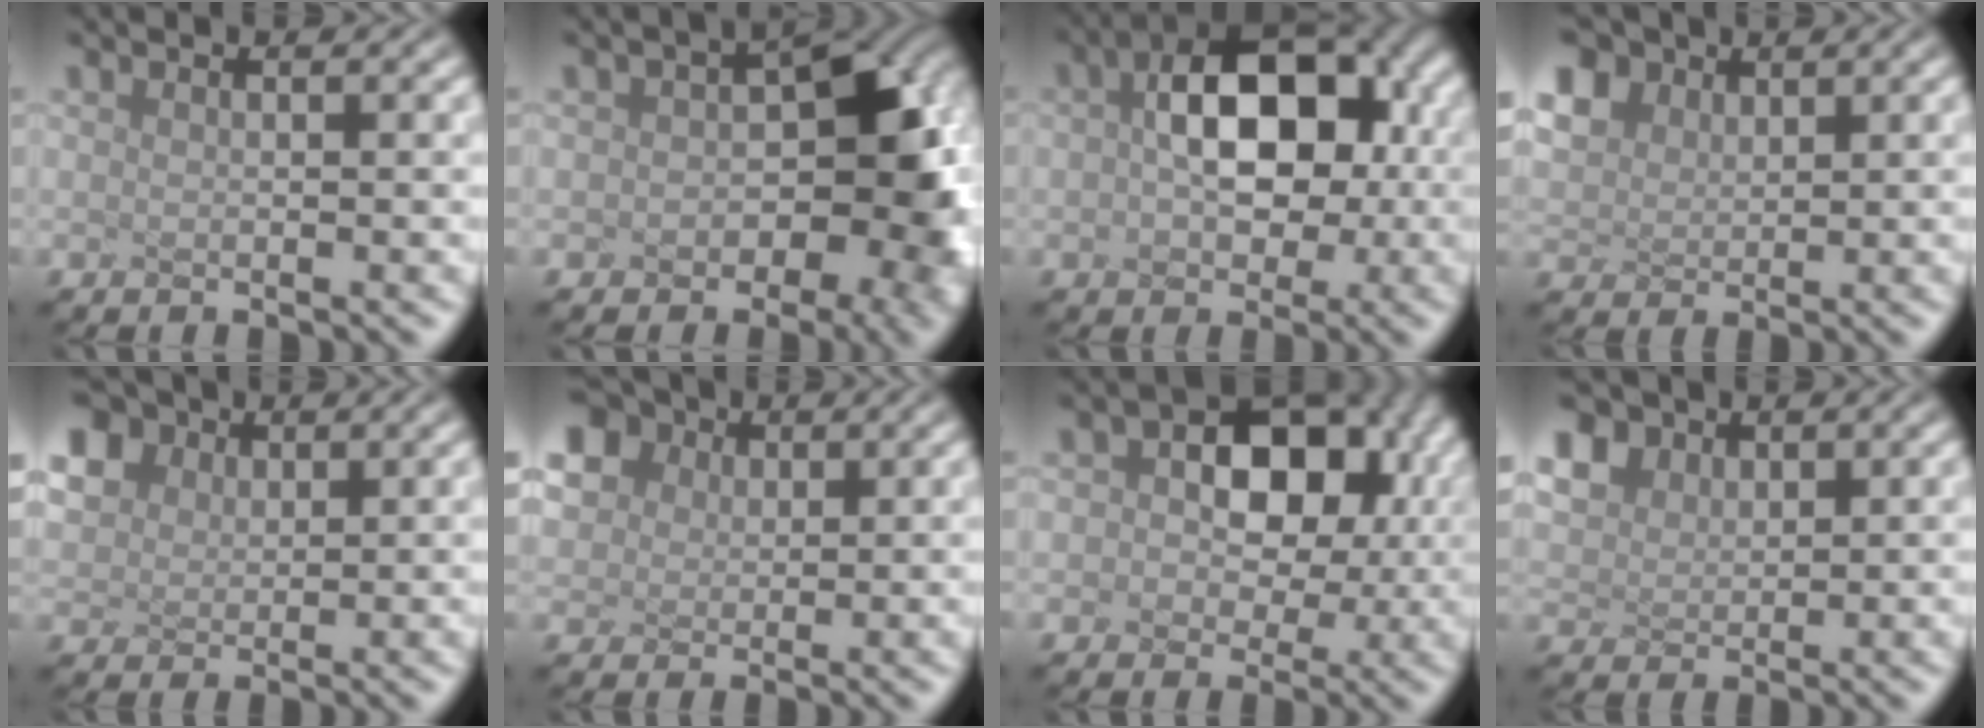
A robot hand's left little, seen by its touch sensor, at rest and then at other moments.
{"total": 7.8, "force": [-2.3, 4.4, 6.0], "torque": [-0.095, -0.013, 0.003]}
{"total": 8.5, "force": [-0.2, 5.2, 6.7], "torque": [-0.130, 0.003, 0.030]}
{"total": 4.8, "force": [3.1, 3.3, 1.7], "torque": [-0.111, 0.016, 0.087]}
{"total": 6.3, "force": [3.5, 4.6, 2.4], "torque": [-0.121, 0.025, 0.098]}
{"total": 5.8, "force": [3.0, 4.6, 2.0], "torque": [-0.106, 0.022, 0.084]}
{"total": 6.6, "force": [0.4, 4.4, 4.9], "torque": [-0.087, 0.001, 0.033]}
{"total": 3.3, "force": [2.2, 2.4, 0.9], "torque": [-0.084, 0.007, 0.076]}